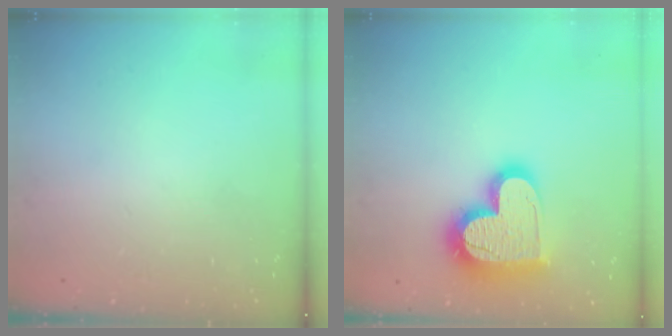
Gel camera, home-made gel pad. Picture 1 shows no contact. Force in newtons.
{"total": 20.0, "press": 19.9, "slide": 1.4}